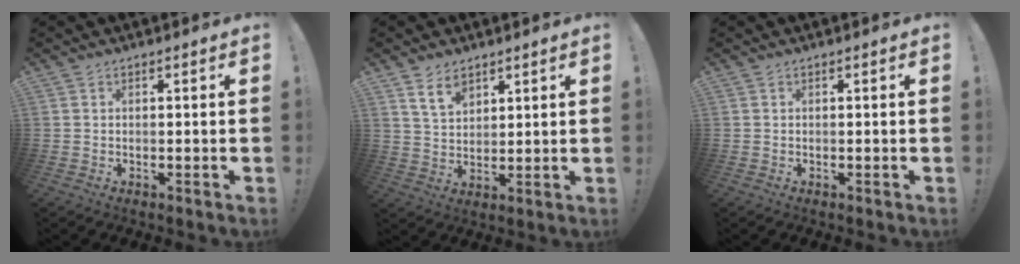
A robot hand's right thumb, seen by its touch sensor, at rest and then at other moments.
{"total": 7.1, "force": [4.8, 4.0, 3.4], "torque": [-0.060, -0.020, 0.091]}
{"total": 0.0}